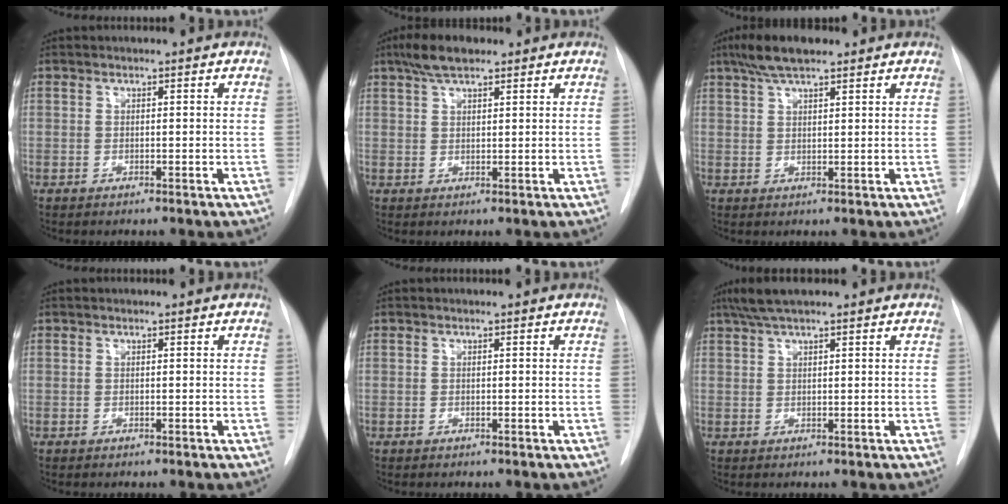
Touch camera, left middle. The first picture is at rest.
{"total": 5.1, "force": [3.6, 1.5, 3.2], "torque": [-0.070, 0.015, 0.064]}
{"total": 6.4, "force": [4.7, 1.4, 4.1], "torque": [-0.086, 0.018, 0.084]}
{"total": 0.0}
{"total": 0.0}
{"total": 5.2, "force": [4.1, 0.6, 3.2], "torque": [-0.063, 0.026, 0.074]}